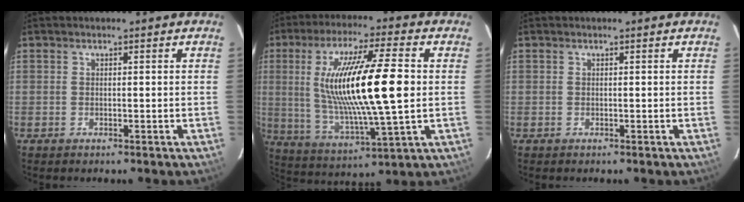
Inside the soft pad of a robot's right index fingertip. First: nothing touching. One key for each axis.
{"total": 20.3, "fx": 1.9, "fy": 3.0, "fz": 20.0, "tx": -0.367, "ty": -0.009, "tz": 0.048}
{"total": 0.0}